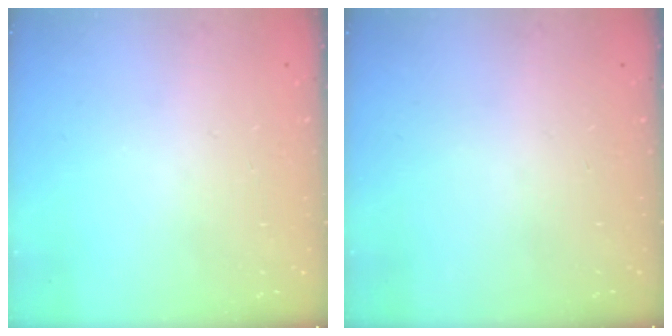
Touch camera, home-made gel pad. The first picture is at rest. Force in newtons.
{"total": 0.0}